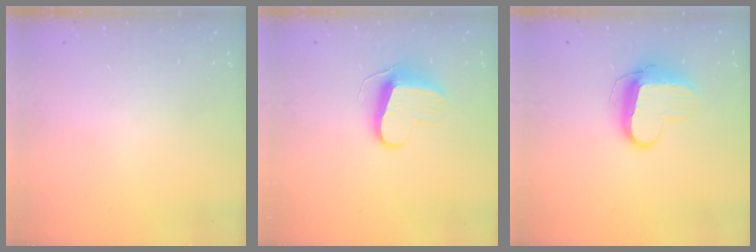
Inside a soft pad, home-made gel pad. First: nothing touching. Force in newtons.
{"total": 9.8, "press": 9.8, "slide": 0.2}
{"total": 10.4, "press": 10.3, "slide": 0.9}